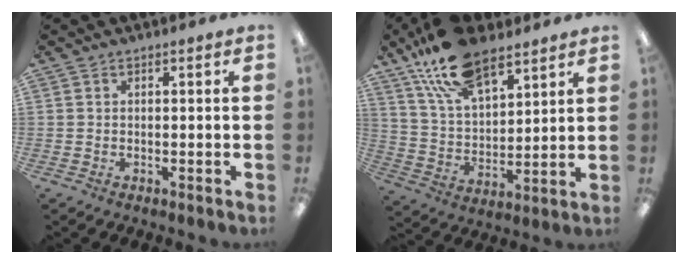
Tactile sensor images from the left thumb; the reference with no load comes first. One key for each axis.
{"total": 18.0, "fx": 12.5, "fy": 8.4, "fz": 9.8, "tx": -0.195, "ty": -0.051, "tz": 0.228}